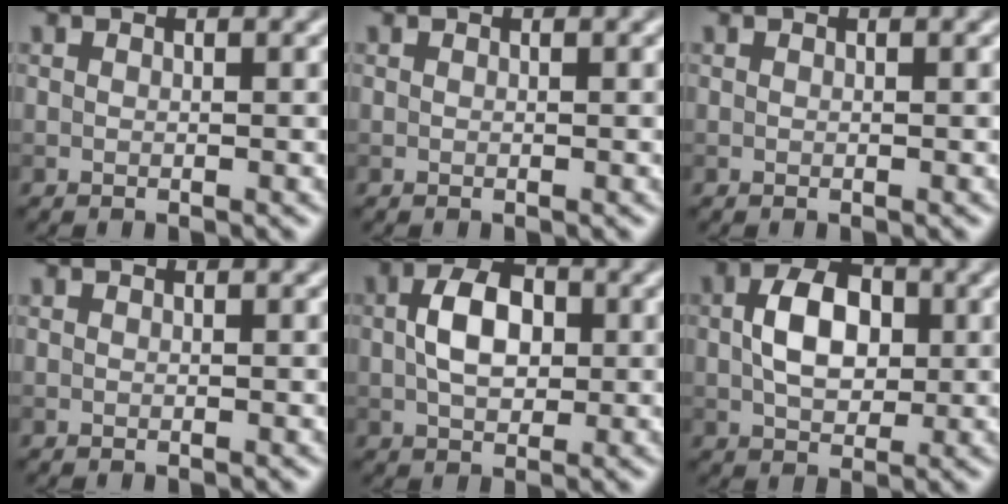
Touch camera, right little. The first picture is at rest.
{"total": 0.0}
{"total": 0.0}
{"total": 0.0}
{"total": 4.9, "force": [0.4, 3.1, 3.8], "torque": [-0.071, 0.007, 0.001]}
{"total": 5.5, "force": [0.5, 3.6, 4.1], "torque": [-0.076, 0.006, 0.004]}